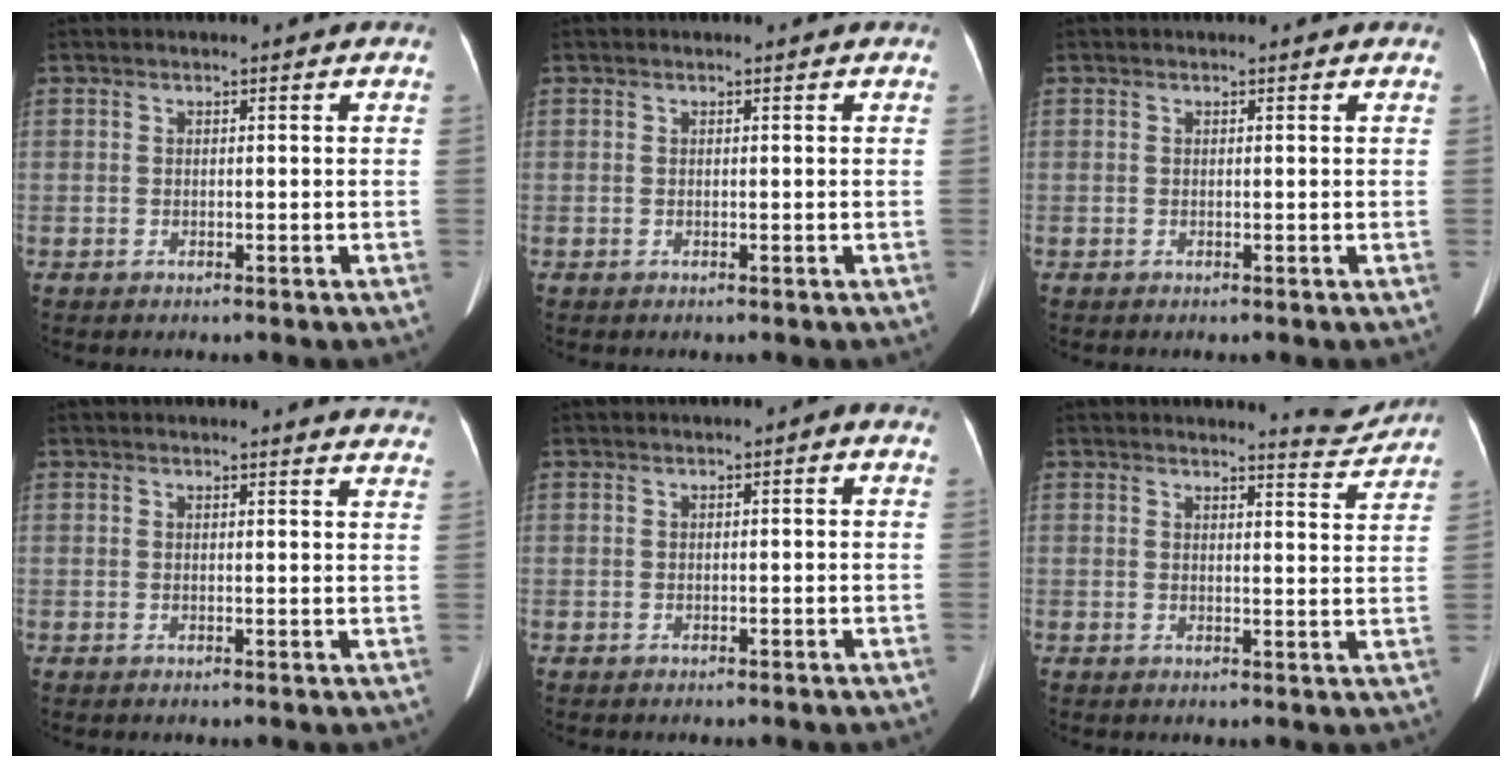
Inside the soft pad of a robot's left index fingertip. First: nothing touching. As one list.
[{"total": 0.0}, {"total": 0.6, "force": [0.5, 0.1, 0.1], "torque": [-0.005, 0.000, 0.003]}, {"total": 7.2, "force": [7.0, 1.0, 1.0], "torque": [0.012, -0.013, 0.047]}, {"total": 0.7, "force": [-0.1, 0.3, 0.6], "torque": [-0.004, 0.006, -0.005]}, {"total": 4.2, "force": [4.2, -0.1, -0.1], "torque": [-0.006, -0.028, 0.043]}]